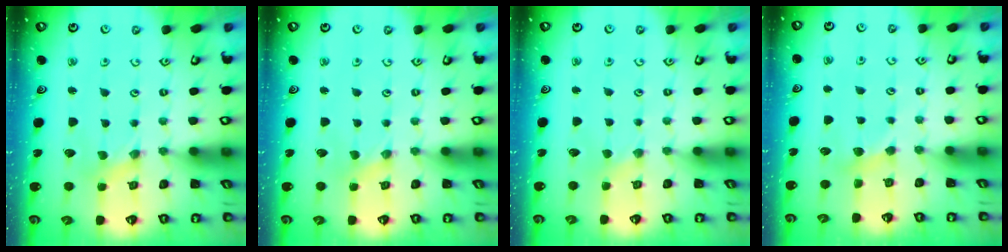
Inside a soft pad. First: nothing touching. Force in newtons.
{"total": 0.5, "press": 0.5, "slide": 0.1}
{"total": 1.4, "press": 1.4, "slide": 0.3}
{"total": 2.8, "press": 2.8, "slide": 0.5}